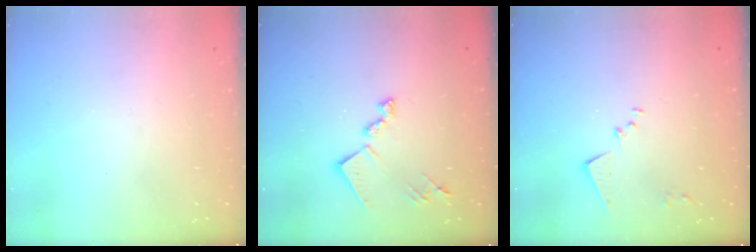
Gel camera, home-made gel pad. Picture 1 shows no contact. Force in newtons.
{"total": 14.1, "press": 14.0, "slide": 0.5}
{"total": 8.4, "press": 8.4, "slide": 0.6}